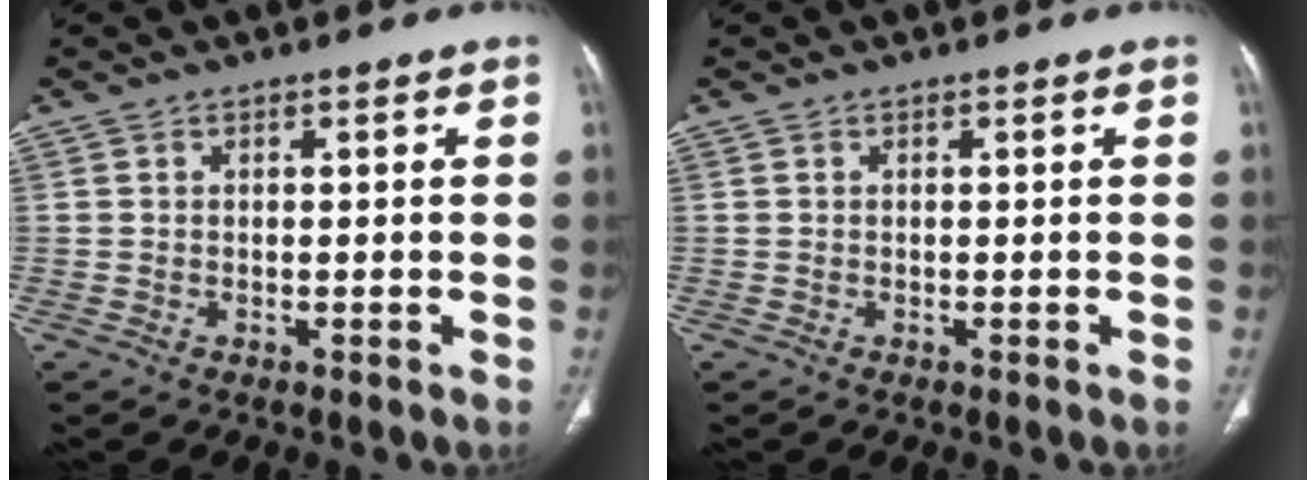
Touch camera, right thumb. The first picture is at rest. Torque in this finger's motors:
{"motor_torque": [0.00, 0.00, 0.00, 0.00, 0.00]}